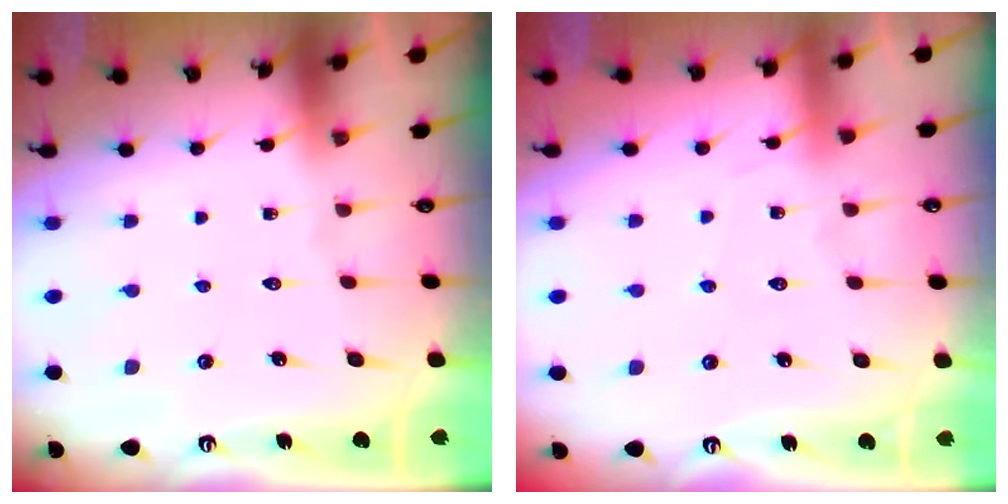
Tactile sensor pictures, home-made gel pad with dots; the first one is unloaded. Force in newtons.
{"total": 4.3, "press": 4.3, "slide": 0.6}